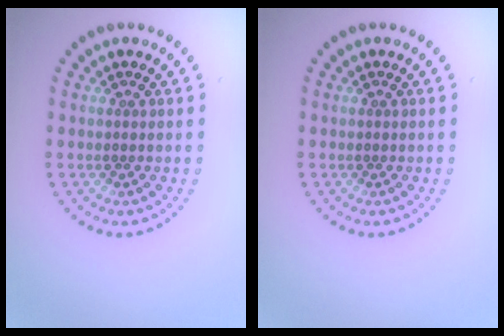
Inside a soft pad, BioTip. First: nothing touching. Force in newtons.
{"total": 0.0}